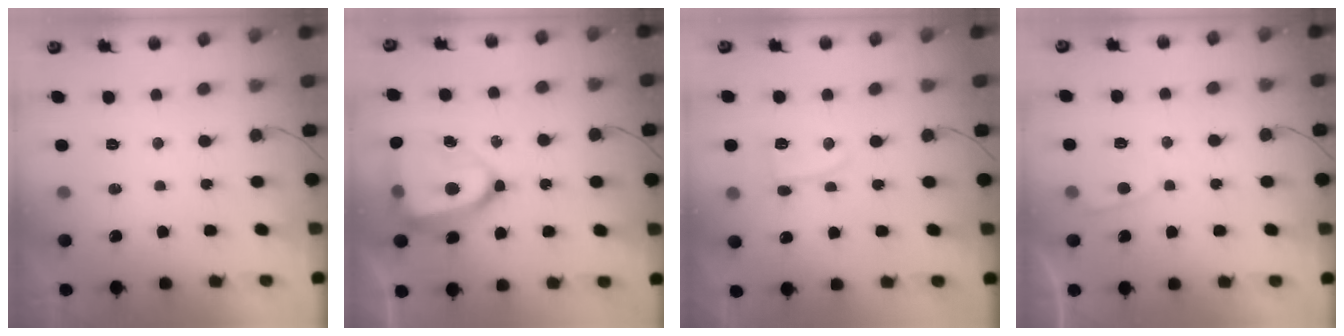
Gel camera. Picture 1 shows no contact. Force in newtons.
{"total": 18.8, "press": 18.8, "slide": 1.5}
{"total": 5.0, "press": 4.9, "slide": 0.6}
{"total": 2.9, "press": 2.8, "slide": 0.3}